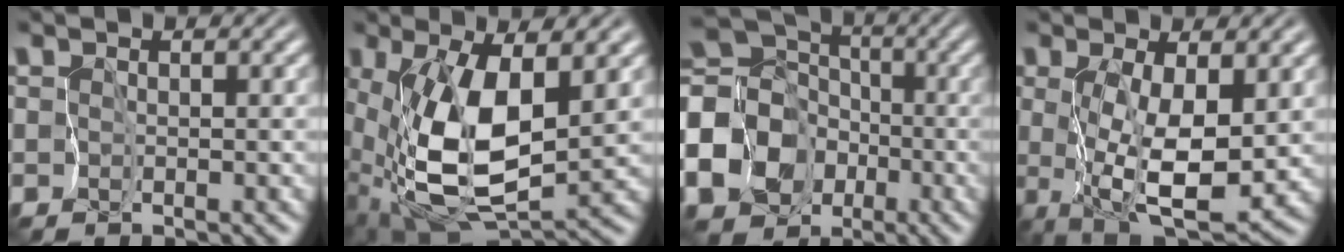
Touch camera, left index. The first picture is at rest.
{"total": 11.9, "force": [0.4, 5.8, 10.3], "torque": [-0.208, -0.024, 0.015]}
{"total": 16.5, "force": [-5.9, 14.2, 6.0], "torque": [-0.158, -0.009, -0.127]}
{"total": 6.5, "force": [0.2, 2.6, 5.9], "torque": [-0.117, -0.014, 0.011]}